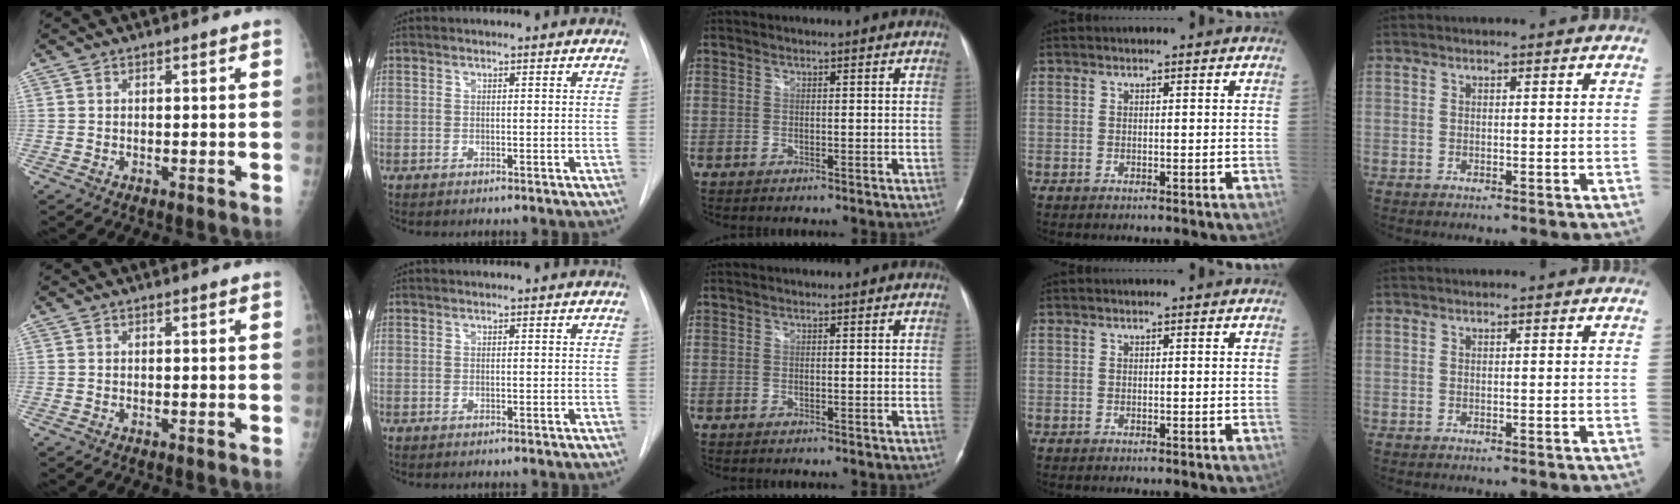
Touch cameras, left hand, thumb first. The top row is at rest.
{}